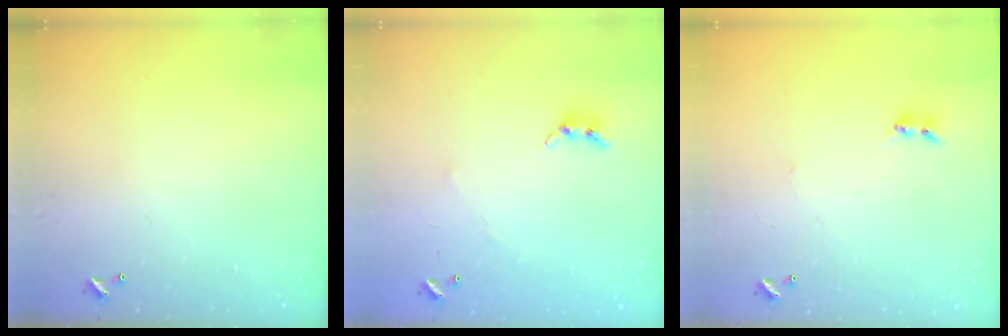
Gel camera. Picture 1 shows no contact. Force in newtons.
{"total": 5.0, "press": 4.9, "slide": 0.2}
{"total": 2.5, "press": 2.5, "slide": 0.4}